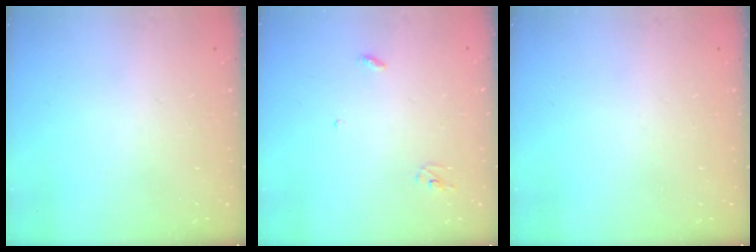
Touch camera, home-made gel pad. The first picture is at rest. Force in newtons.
{"total": 2.8, "press": 2.8, "slide": 0.2}
{"total": 0.0}